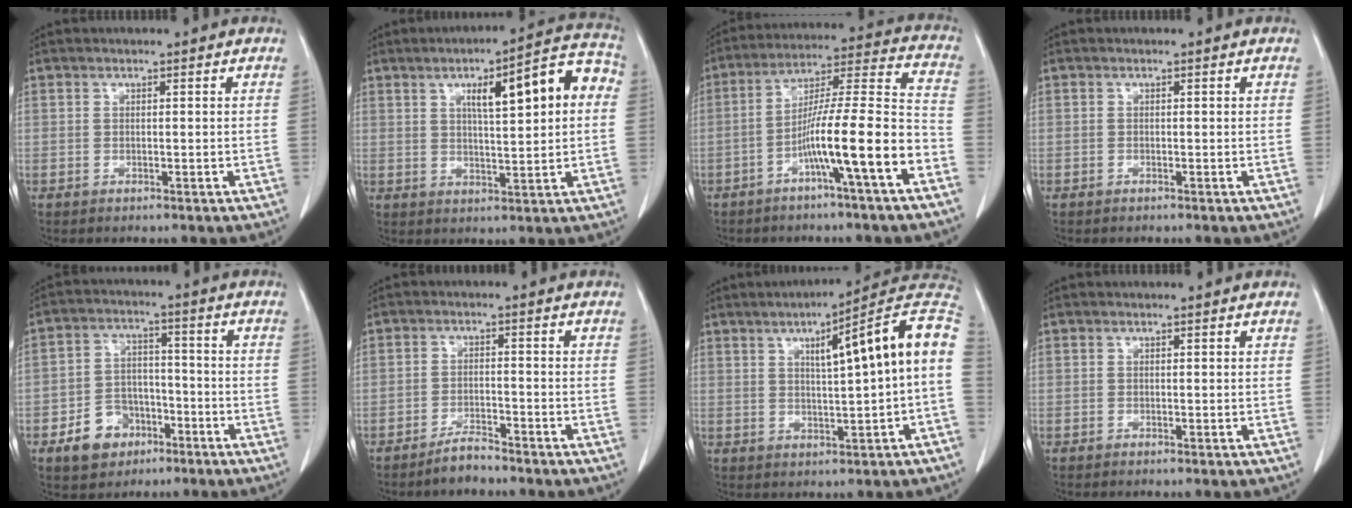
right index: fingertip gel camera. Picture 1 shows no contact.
{"total": 12.4, "force": [2.8, 1.8, 12.0], "torque": [-0.164, 0.033, 0.038]}
{"total": 14.0, "force": [-6.1, -0.4, 12.6], "torque": [-0.209, 0.018, -0.103]}
{"total": 0.0}
{"total": 8.0, "force": [-4.1, 6.1, 3.1], "torque": [-0.063, 0.019, -0.060]}
{"total": 3.3, "force": [-3.0, 0.8, 1.1], "torque": [-0.020, -0.001, -0.054]}
{"total": 14.1, "force": [2.3, 0.4, 13.9], "torque": [-0.191, 0.030, 0.029]}
{"total": 0.0}